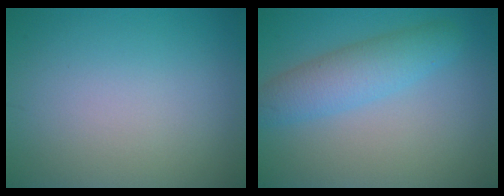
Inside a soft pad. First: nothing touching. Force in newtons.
{"total": 4.1, "press": 4.1, "slide": 0.1}